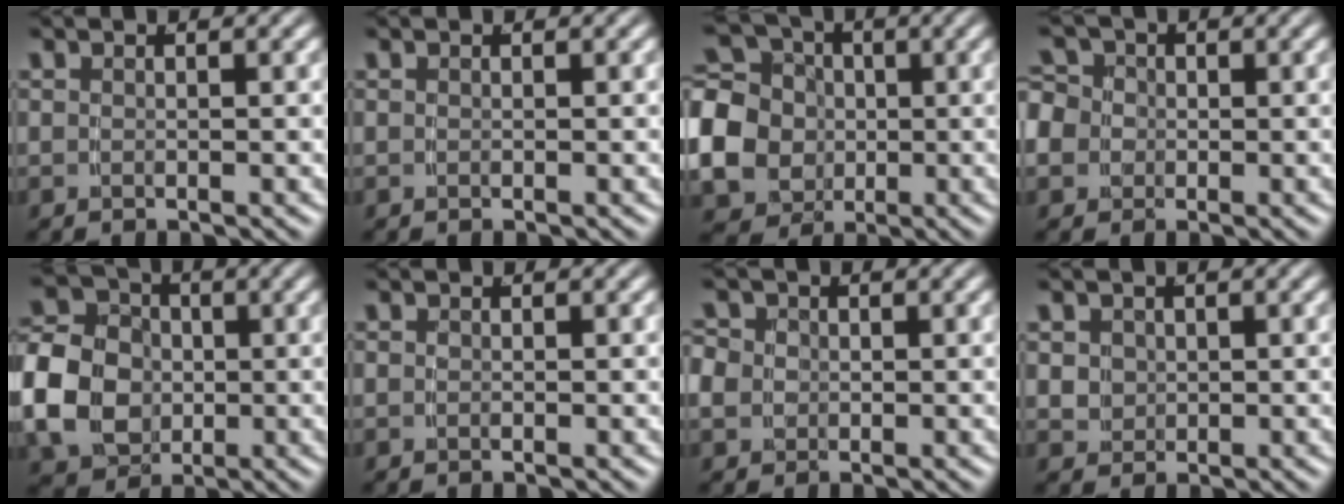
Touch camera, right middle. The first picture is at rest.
{"total": 0.0}
{"total": 12.6, "force": [-0.9, 11.2, 5.7], "torque": [-0.137, -0.043, -0.013]}
{"total": 6.7, "force": [-0.3, 6.2, 2.5], "torque": [-0.071, -0.021, -0.008]}
{"total": 10.3, "force": [-0.9, 8.8, 5.1], "torque": [-0.119, -0.027, -0.011]}
{"total": 0.0}
{"total": 3.4, "force": [0.0, 3.1, 1.4], "torque": [-0.043, -0.010, 0.000]}
{"total": 2.5, "force": [0.4, 2.3, 1.0], "torque": [-0.027, -0.015, 0.018]}